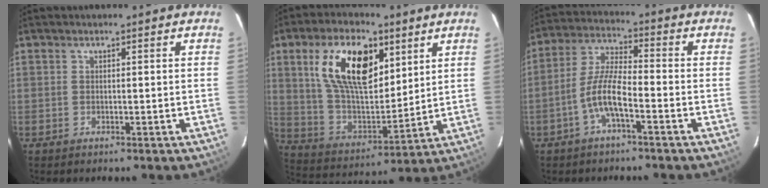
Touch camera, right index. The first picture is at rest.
{"total": 19.3, "force": [8.2, 9.8, 14.4], "torque": [-0.267, 0.009, 0.161]}
{"total": 7.5, "force": [-3.6, 1.5, 6.4], "torque": [-0.141, 0.010, -0.070]}